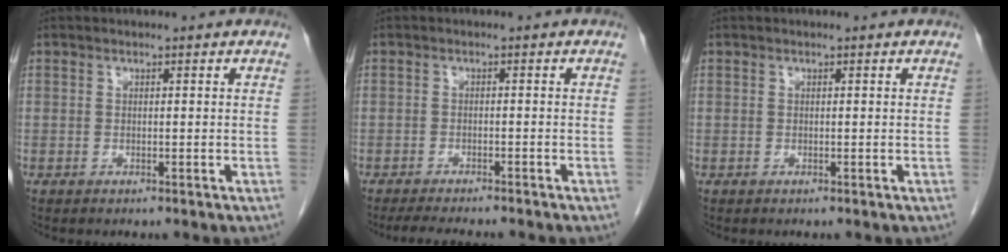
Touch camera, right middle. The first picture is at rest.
{"total": 6.9, "force": [-6.0, 0.7, 3.3], "torque": [-0.042, -0.011, -0.087]}
{"total": 0.0}